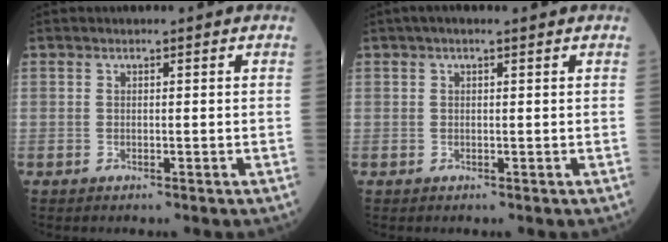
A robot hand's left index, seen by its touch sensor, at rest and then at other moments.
{"total": 2.8, "force": [1.9, 0.4, 2.0], "torque": [-0.036, 0.025, 0.030]}